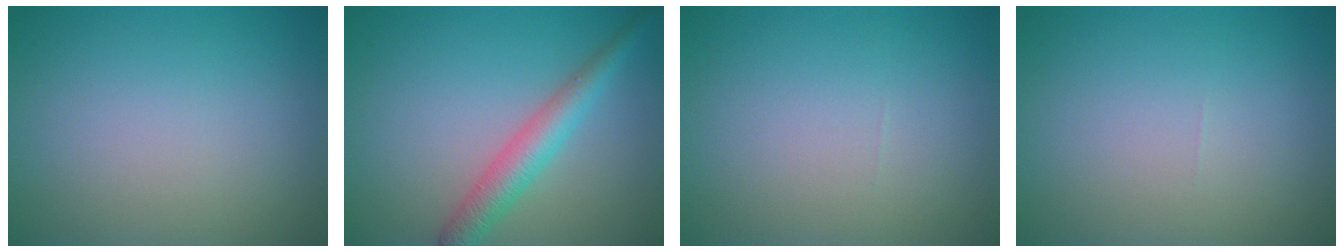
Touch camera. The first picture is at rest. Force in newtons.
{"total": 3.5, "press": 3.5, "slide": 0.1}
{"total": 0.0}
{"total": 0.0}